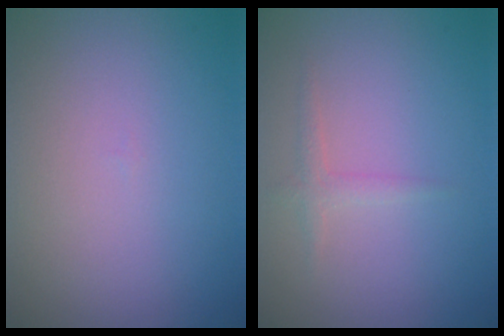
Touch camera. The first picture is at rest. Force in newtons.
{"total": 1.1, "press": 1.1, "slide": 0.0}